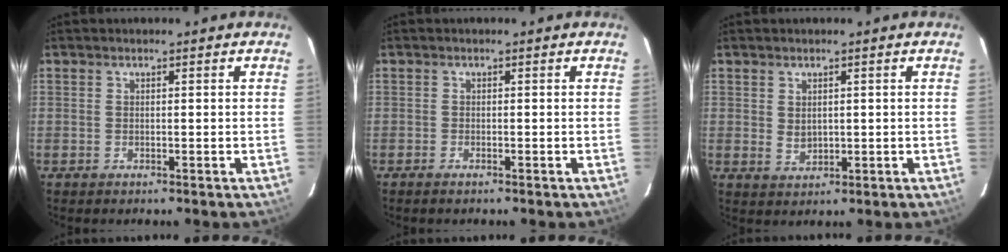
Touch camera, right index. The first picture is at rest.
{"total": 0.9, "force": [-0.7, 0.2, 0.4], "torque": [-0.009, -0.002, -0.016]}
{"total": 2.4, "force": [0.6, 1.8, 1.4], "torque": [-0.022, -0.001, 0.014]}